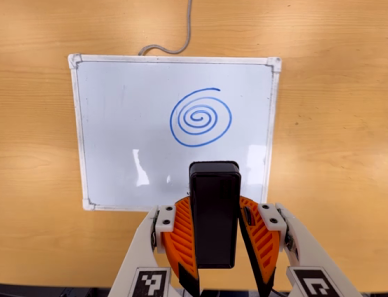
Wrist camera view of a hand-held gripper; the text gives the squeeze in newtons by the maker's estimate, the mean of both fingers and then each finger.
{"total": 7.1, "left": 6.1, "right": 8.1}